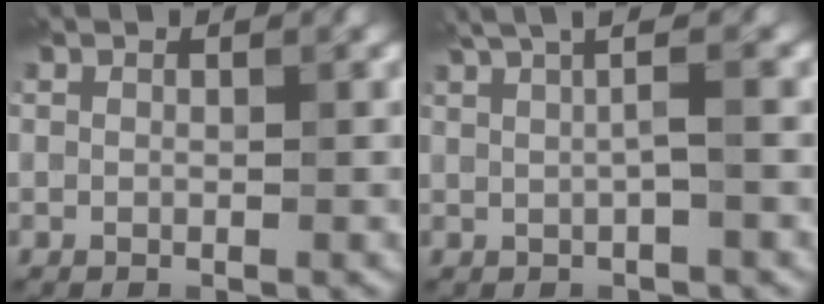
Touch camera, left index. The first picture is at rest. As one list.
[{"total": 4.0, "force": [1.3, 1.2, 3.6], "torque": [-0.043, 0.010, 0.014]}]